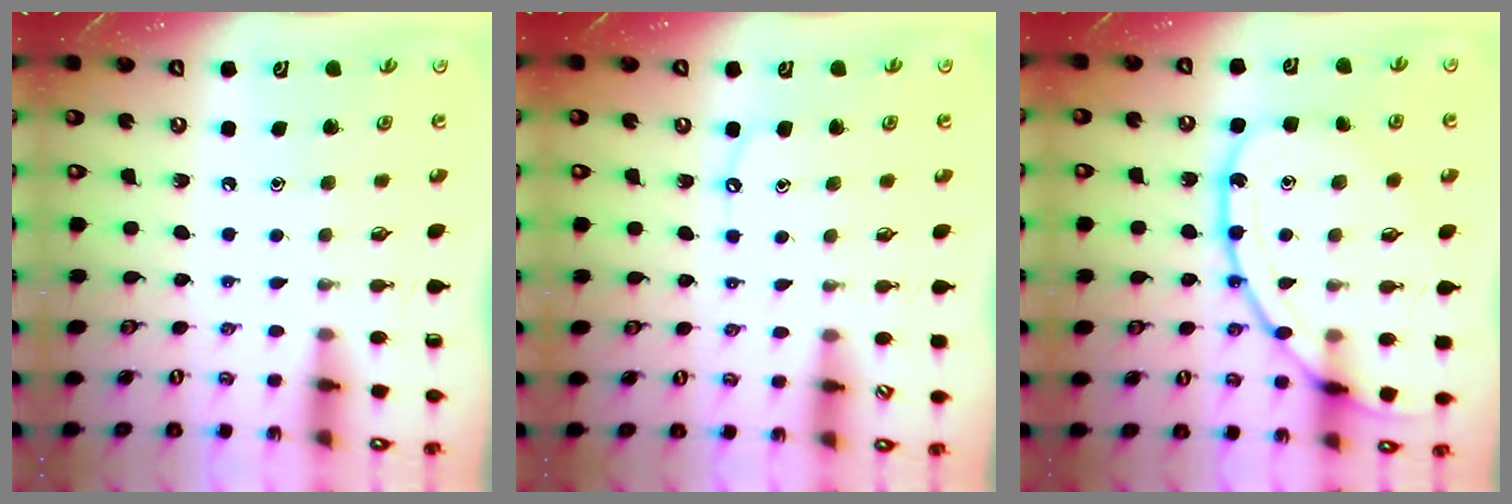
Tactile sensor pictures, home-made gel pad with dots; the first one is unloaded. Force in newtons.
{"total": 3.6, "press": 3.6, "slide": 0.2}
{"total": 15.6, "press": 15.6, "slide": 0.8}